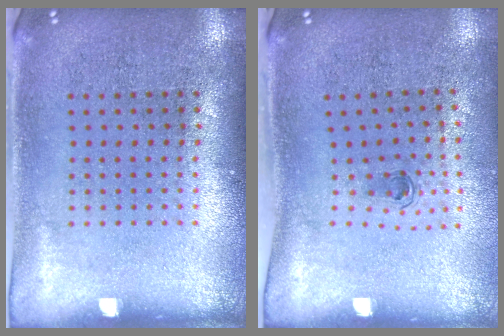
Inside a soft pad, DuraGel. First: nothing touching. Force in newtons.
{"total": 0.6, "press": 0.3, "slide": 0.5}